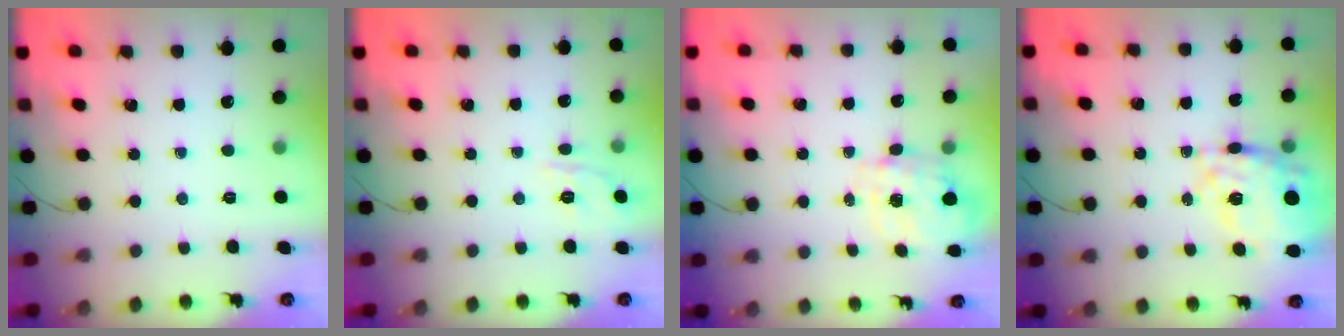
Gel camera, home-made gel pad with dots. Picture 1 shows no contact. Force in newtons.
{"total": 6.9, "press": 6.9, "slide": 1.1}
{"total": 3.6, "press": 3.5, "slide": 0.9}
{"total": 16.8, "press": 16.0, "slide": 5.2}